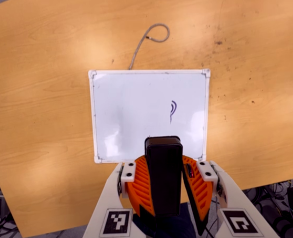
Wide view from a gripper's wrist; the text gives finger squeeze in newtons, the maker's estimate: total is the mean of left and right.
{"total": 8.8, "left": 8.6, "right": 9.1}